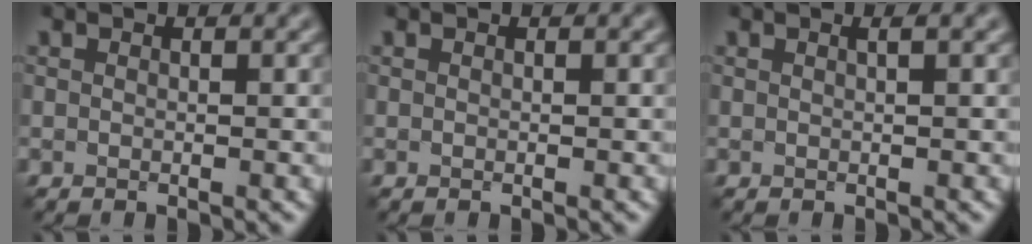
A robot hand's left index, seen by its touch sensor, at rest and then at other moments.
{"total": 0.0}
{"total": 0.9, "force": [0.4, 0.2, 0.7], "torque": [-0.005, 0.004, 0.002]}